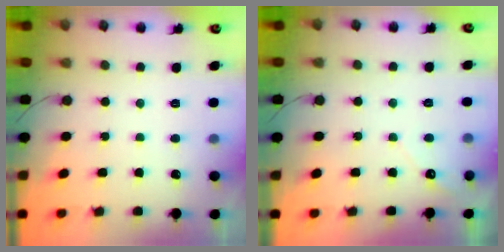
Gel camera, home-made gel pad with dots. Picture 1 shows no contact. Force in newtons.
{"total": 2.9, "press": 2.9, "slide": 0.1}